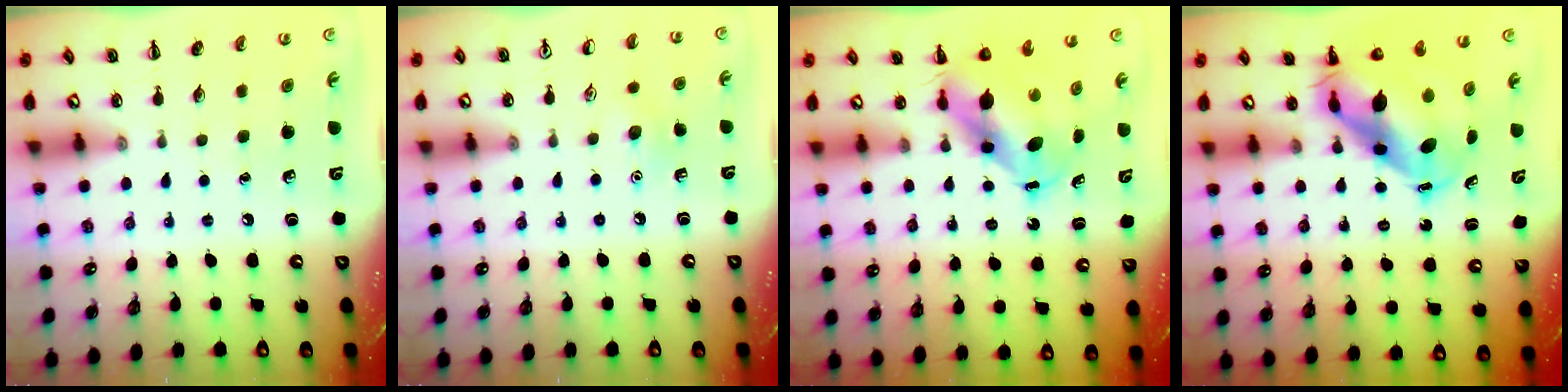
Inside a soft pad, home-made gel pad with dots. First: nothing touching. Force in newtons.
{"total": 6.5, "press": 6.2, "slide": 1.8}
{"total": 6.3, "press": 6.1, "slide": 1.6}
{"total": 9.2, "press": 8.9, "slide": 2.2}